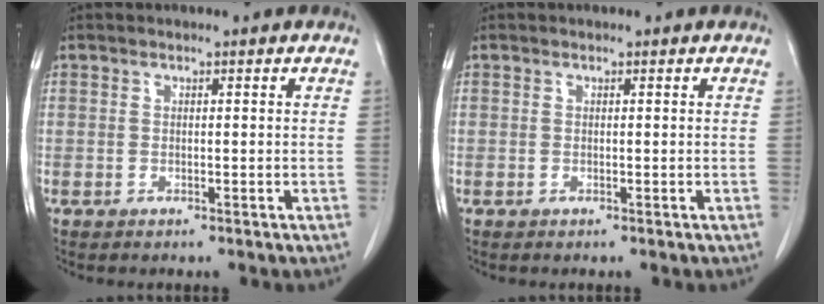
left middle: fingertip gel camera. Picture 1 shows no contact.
{"total": 0.0}